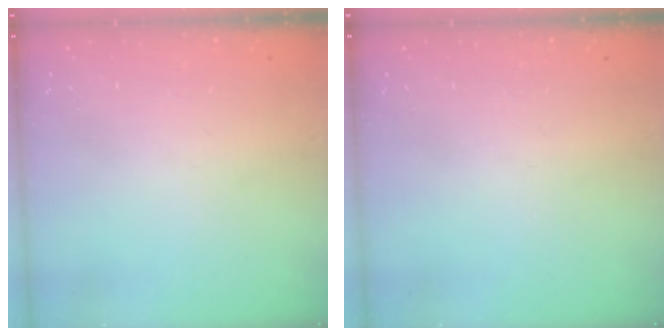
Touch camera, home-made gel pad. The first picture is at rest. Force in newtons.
{"total": 0.0}